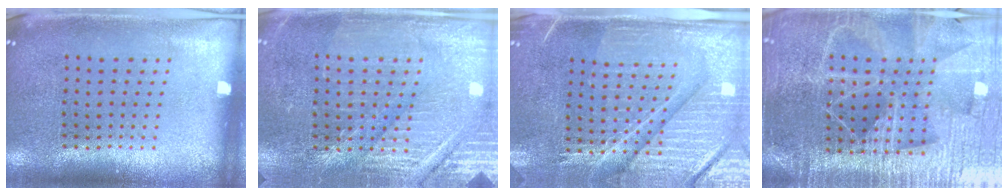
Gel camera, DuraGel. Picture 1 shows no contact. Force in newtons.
{"total": 3.4, "press": 3.4, "slide": 0.7}
{"total": 4.6, "press": 4.3, "slide": 1.8}
{"total": 5.6, "press": 4.9, "slide": 2.6}